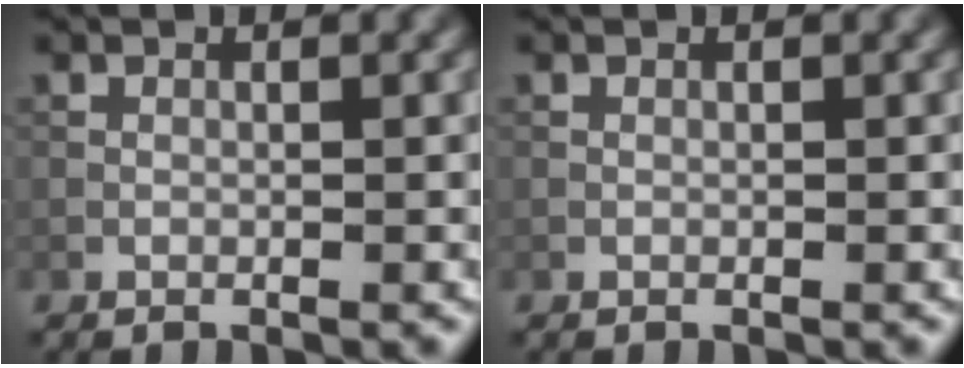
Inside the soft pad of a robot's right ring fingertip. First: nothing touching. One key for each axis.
{"total": 0.0}